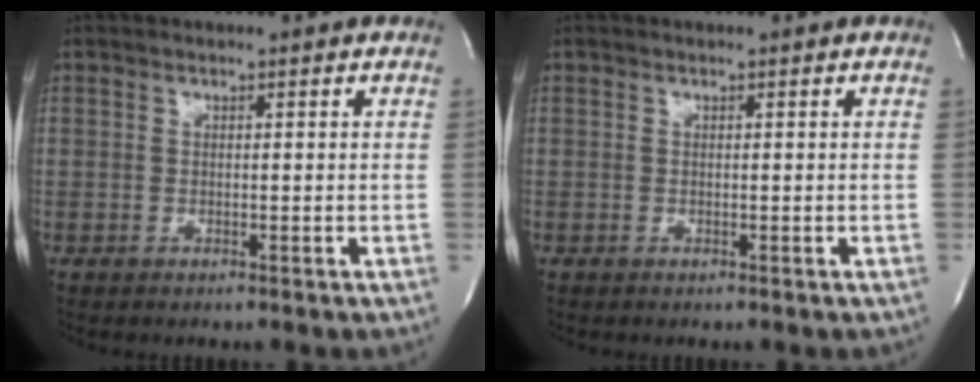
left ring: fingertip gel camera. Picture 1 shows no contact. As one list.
[{"total": 0.0}]